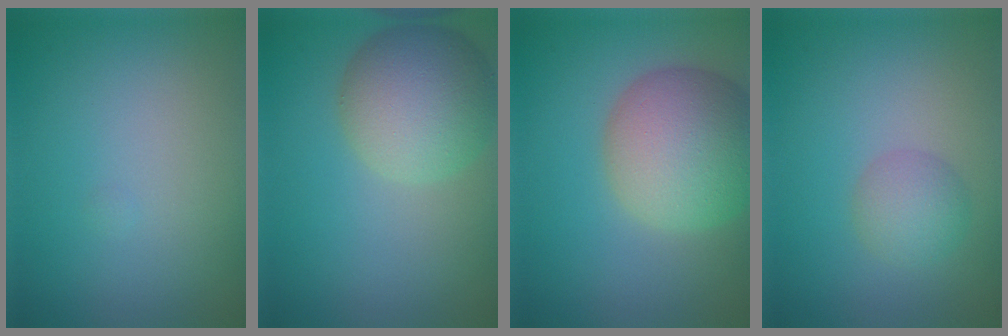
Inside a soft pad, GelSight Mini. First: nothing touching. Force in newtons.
{"total": 6.9, "press": 6.9, "slide": 0.2}
{"total": 8.5, "press": 8.5, "slide": 0.4}
{"total": 2.3, "press": 2.3, "slide": 0.0}